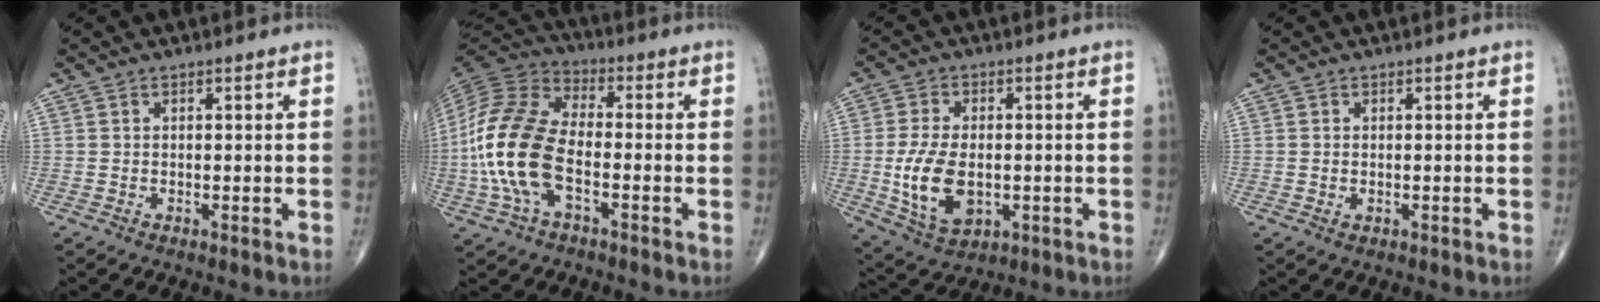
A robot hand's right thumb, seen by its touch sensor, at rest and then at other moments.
{"total": 16.9, "force": [-3.5, 8.8, 13.9], "torque": [-0.300, 0.028, -0.071]}
{"total": 11.4, "force": [-1.5, 6.7, 9.1], "torque": [-0.169, -0.006, -0.016]}
{"total": 0.6, "force": [0.0, 0.4, 0.4], "torque": [-0.008, 0.002, 0.003]}